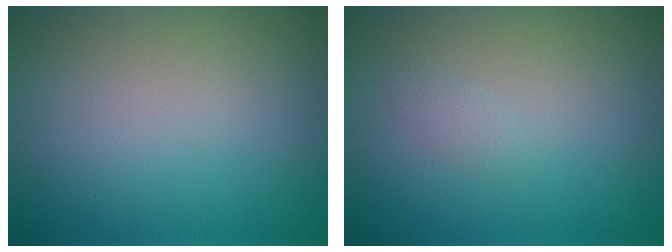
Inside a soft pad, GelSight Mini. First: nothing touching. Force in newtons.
{"total": 0.7, "press": 0.7, "slide": 0.0}